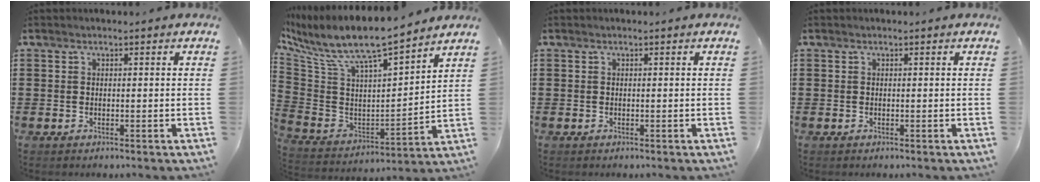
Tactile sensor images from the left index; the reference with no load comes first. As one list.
[{"total": 9.3, "force": [7.8, 1.7, 4.7], "torque": [-0.128, -0.062, 0.130]}, {"total": 0.0}, {"total": 0.0}]